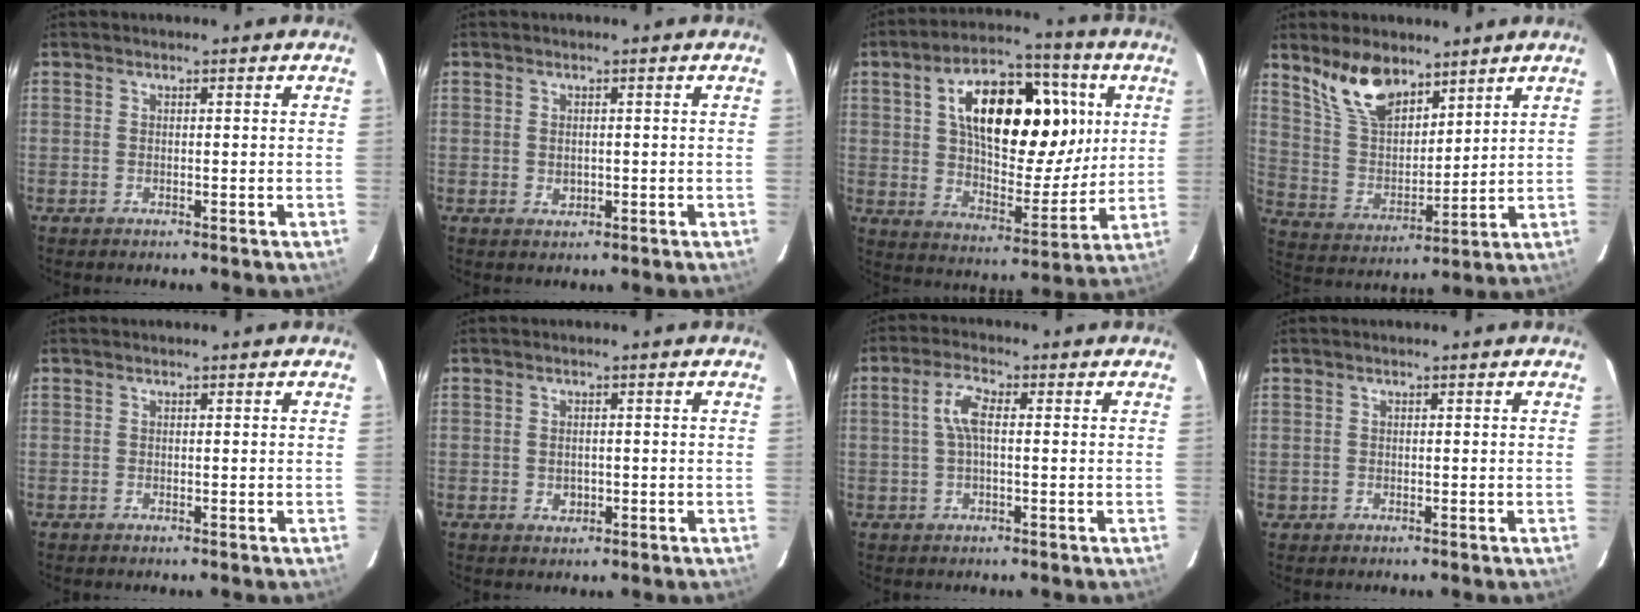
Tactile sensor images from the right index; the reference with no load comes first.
{"total": 1.1, "force": [0.0, 0.8, 0.7], "torque": [-0.011, 0.002, 0.001]}
{"total": 21.4, "force": [5.9, 11.0, 17.4], "torque": [-0.291, 0.026, 0.098]}
{"total": 12.5, "force": [9.0, 5.7, 6.5], "torque": [-0.130, 0.013, 0.182]}
{"total": 0.0}
{"total": 2.1, "force": [-0.3, 1.7, 1.1], "torque": [-0.017, 0.003, -0.001]}
{"total": 4.4, "force": [0.4, 1.5, 4.2], "torque": [-0.084, 0.010, 0.007]}
{"total": 1.1, "force": [-0.2, 1.1, 0.0], "torque": [0.000, 0.003, -0.001]}